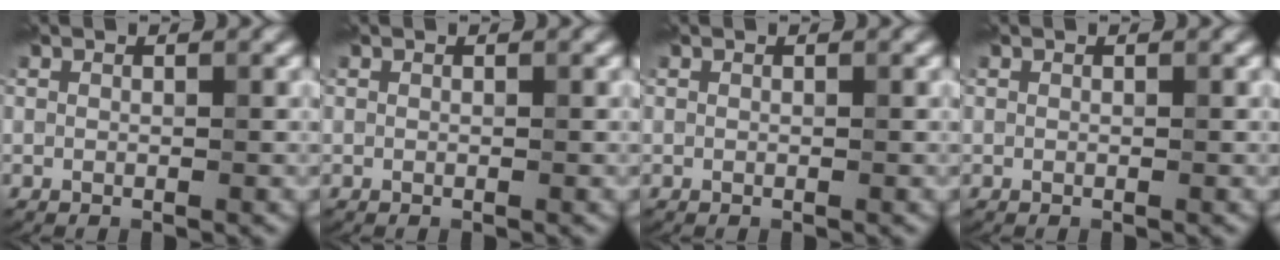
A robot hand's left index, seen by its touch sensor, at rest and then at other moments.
{"total": 0.0}
{"total": 0.0}
{"total": 0.0}